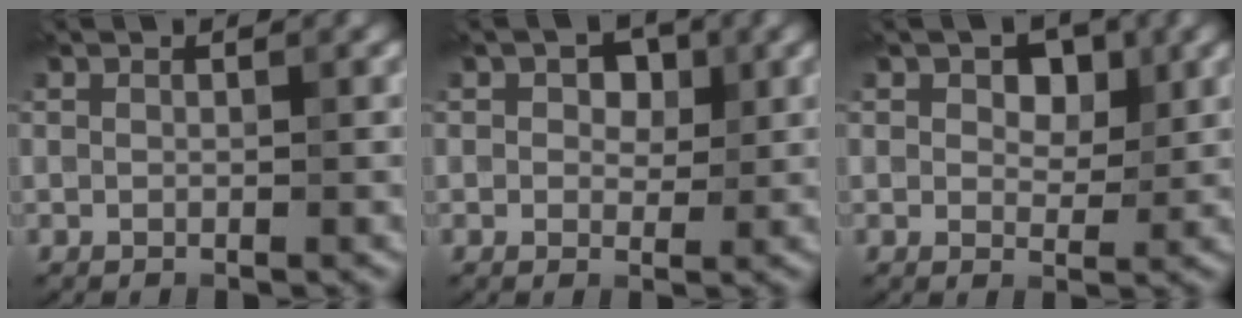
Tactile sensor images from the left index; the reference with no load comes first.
{"total": 2.7, "force": [0.9, 1.9, 1.7], "torque": [-0.022, 0.002, 0.008]}
{"total": 3.1, "force": [1.2, 2.1, 2.0], "torque": [-0.031, -0.002, 0.013]}